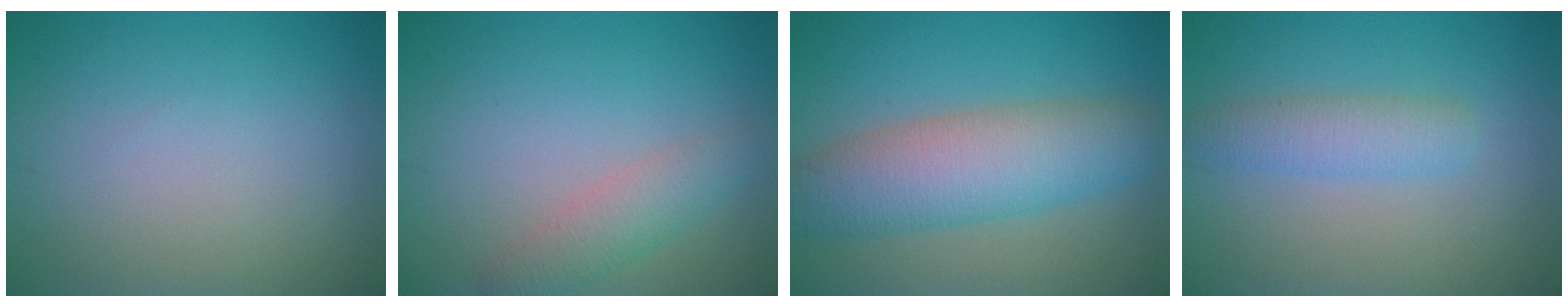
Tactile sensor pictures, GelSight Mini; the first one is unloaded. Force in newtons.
{"total": 2.7, "press": 2.7, "slide": 0.0}
{"total": 7.5, "press": 7.5, "slide": 0.5}
{"total": 2.8, "press": 2.8, "slide": 0.1}